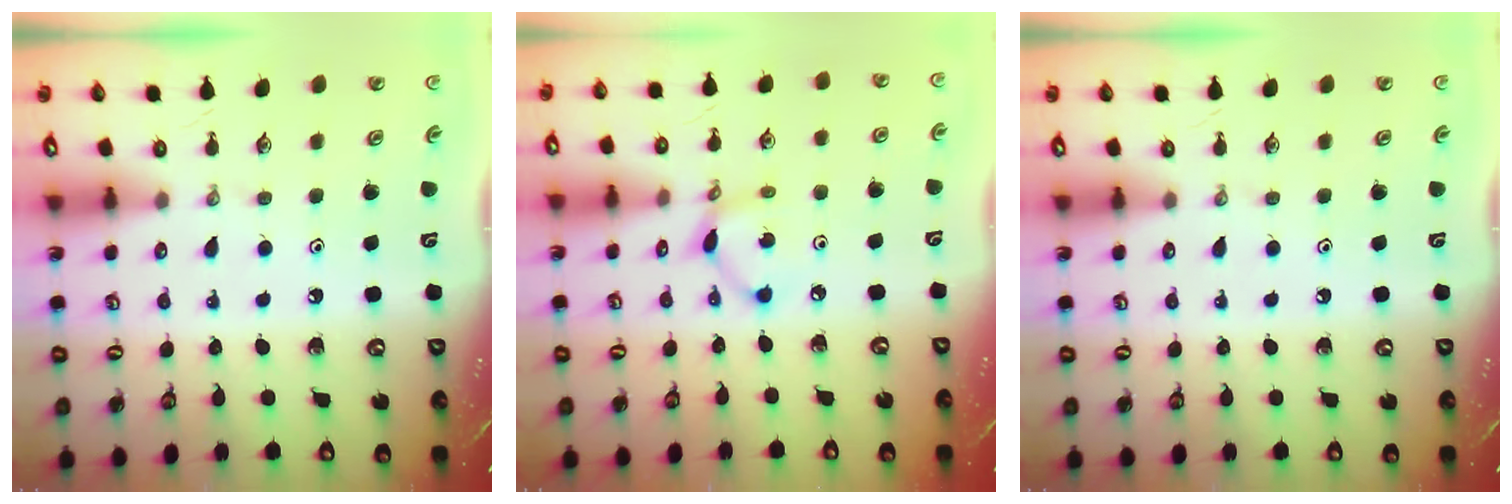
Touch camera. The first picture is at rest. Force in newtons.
{"total": 6.1, "press": 6.1, "slide": 0.3}
{"total": 0.0}